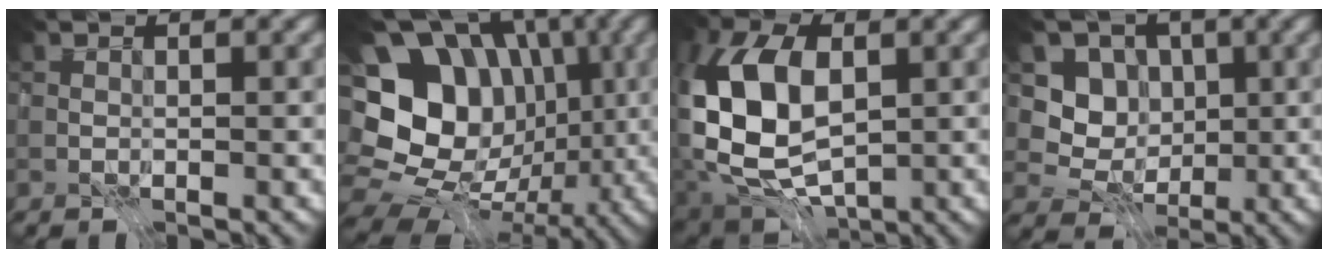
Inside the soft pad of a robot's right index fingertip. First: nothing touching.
{"total": 15.2, "force": [0.4, 12.4, 8.8], "torque": [-0.133, 0.012, 0.006]}
{"total": 11.1, "force": [0.2, 7.0, 8.6], "torque": [-0.191, 0.001, -0.010]}
{"total": 4.5, "force": [0.2, 4.1, 1.8], "torque": [-0.025, -0.010, -0.015]}